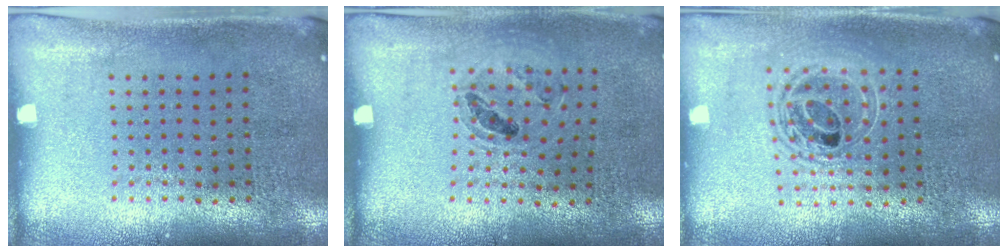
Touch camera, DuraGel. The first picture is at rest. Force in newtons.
{"total": 0.9, "press": 0.9, "slide": 0.2}
{"total": 1.6, "press": 1.4, "slide": 0.9}